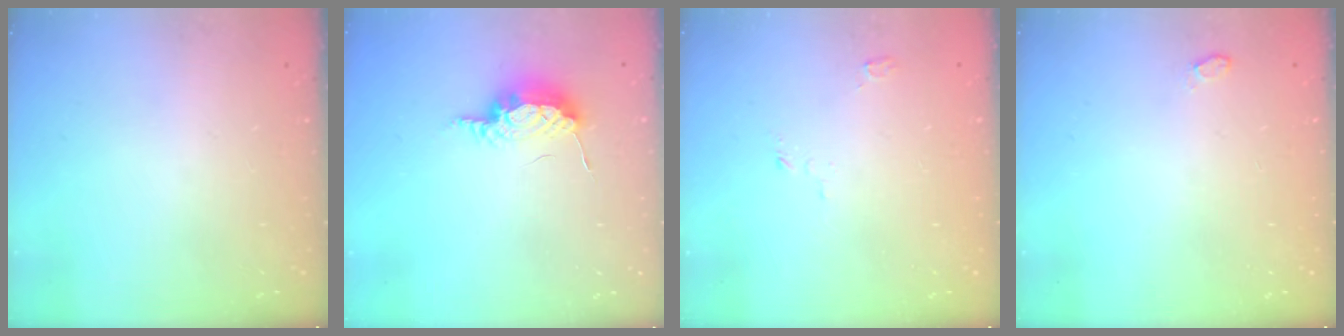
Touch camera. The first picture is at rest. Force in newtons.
{"total": 7.6, "press": 7.5, "slide": 1.4}
{"total": 2.7, "press": 2.7, "slide": 0.3}
{"total": 6.5, "press": 3.5, "slide": 5.5}